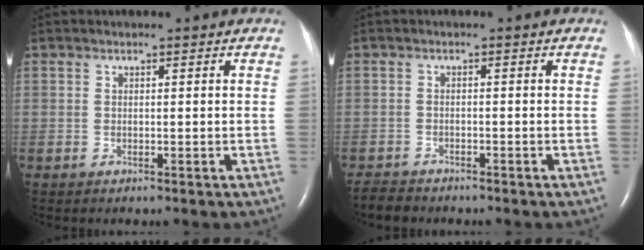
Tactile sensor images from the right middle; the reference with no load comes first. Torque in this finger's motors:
{"motor_torque": [0.10, -0.13, -0.05, -0.01]}